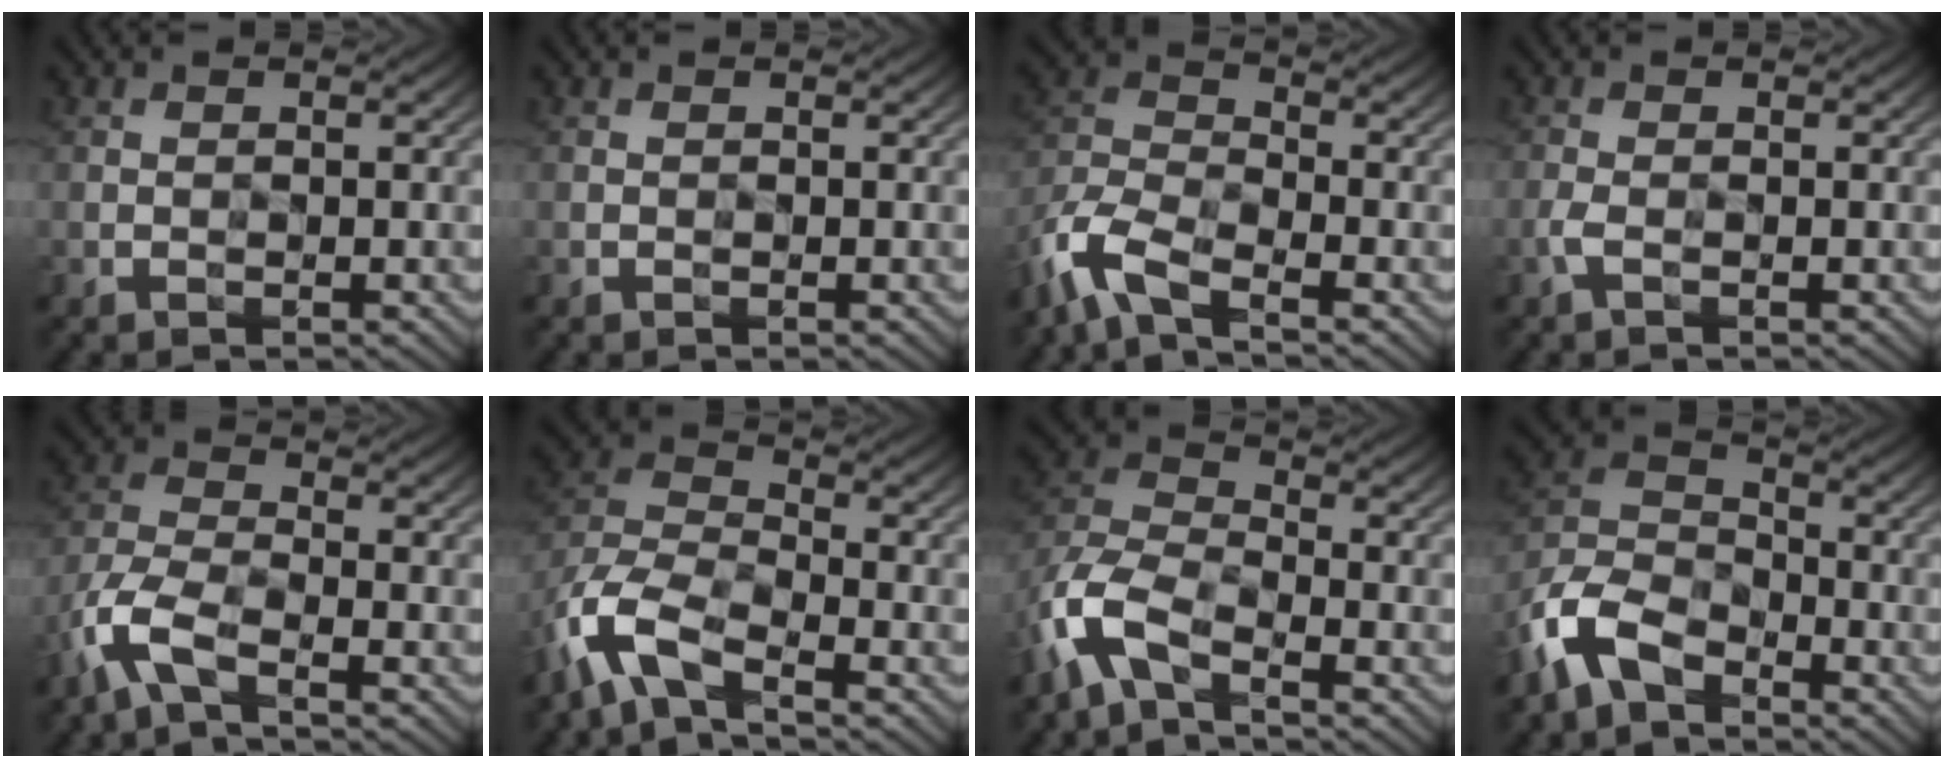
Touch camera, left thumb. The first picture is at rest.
{"total": 0.0}
{"total": 8.2, "force": [-5.6, 2.7, 5.3], "torque": [-0.128, -0.005, -0.133]}
{"total": 1.4, "force": [-0.7, 0.3, 1.2], "torque": [-0.037, 0.003, -0.015]}
{"total": 6.5, "force": [-4.1, 2.1, 4.6], "torque": [-0.118, -0.004, -0.101]}
{"total": 9.5, "force": [-6.4, 3.2, 6.3], "torque": [-0.143, -0.004, -0.147]}
{"total": 8.7, "force": [-5.5, 3.4, 5.9], "torque": [-0.141, 0.000, -0.128]}
{"total": 9.3, "force": [-6.3, 4.6, 5.1], "torque": [-0.124, -0.005, -0.146]}